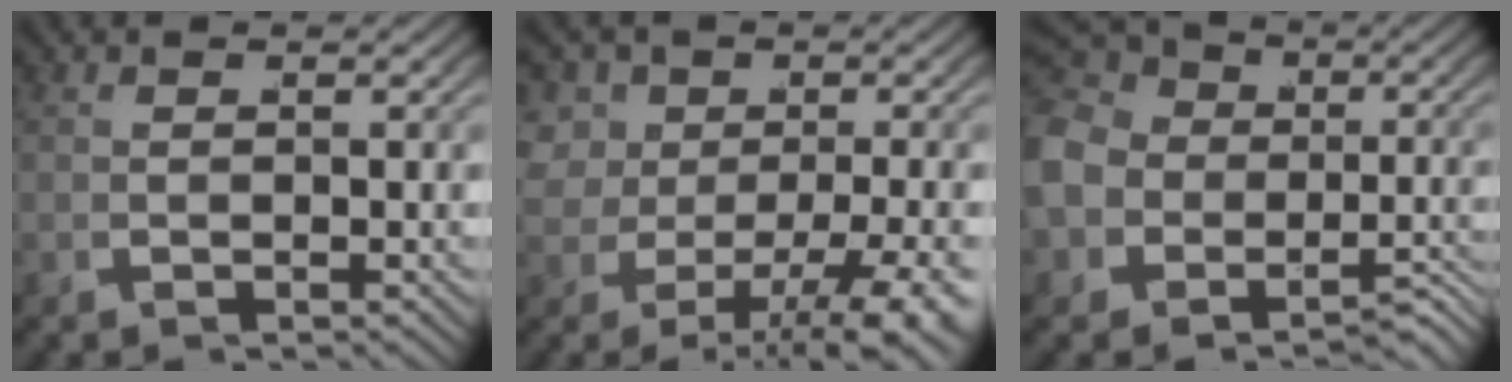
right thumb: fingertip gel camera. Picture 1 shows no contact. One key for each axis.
{"total": 7.2, "fx": -0.9, "fy": 4.9, "fz": 5.2, "tx": -0.098, "ty": -0.025, "tz": 0.000}
{"total": 10.2, "fx": -0.9, "fy": 8.6, "fz": 5.4, "tx": -0.109, "ty": -0.015, "tz": -0.024}